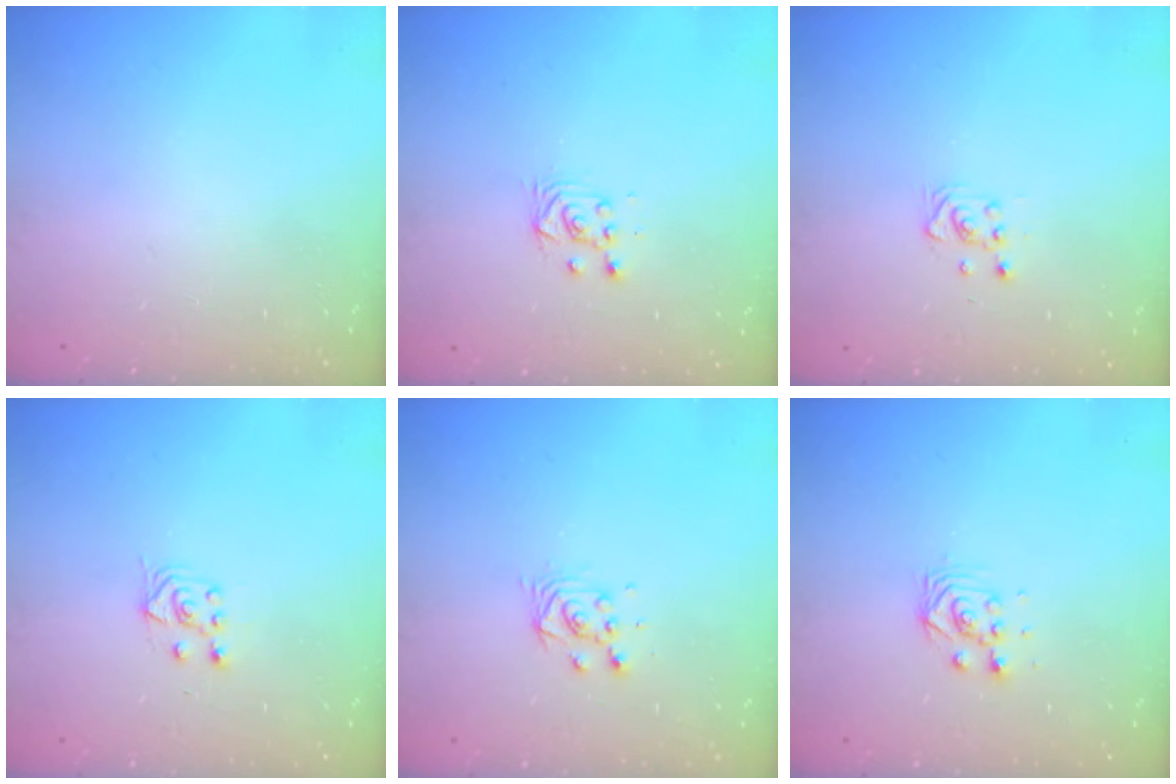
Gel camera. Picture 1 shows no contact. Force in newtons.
{"total": 4.1, "press": 4.0, "slide": 0.7}
{"total": 3.7, "press": 3.6, "slide": 0.5}
{"total": 3.7, "press": 3.6, "slide": 1.0}
{"total": 4.1, "press": 4.1, "slide": 0.4}
{"total": 3.0, "press": 3.0, "slide": 0.2}